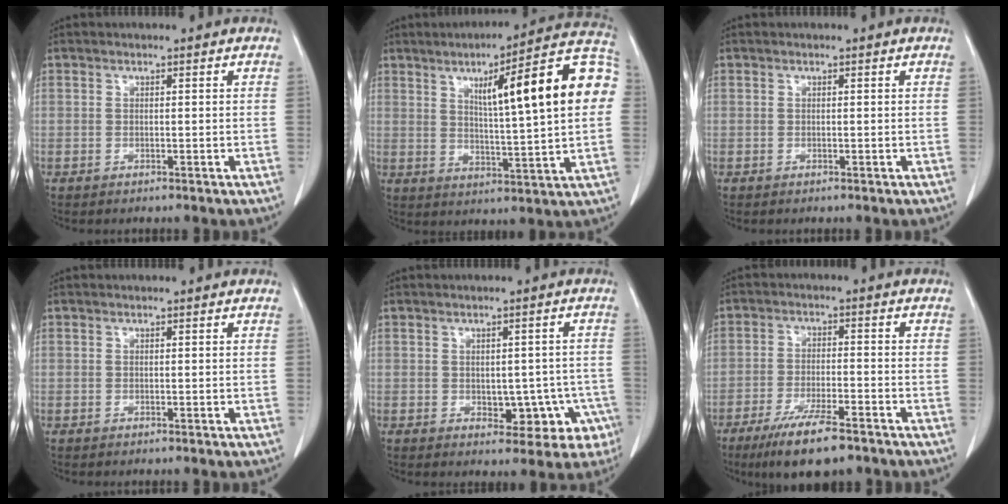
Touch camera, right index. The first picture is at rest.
{"total": 19.2, "force": [4.5, 1.6, 18.5], "torque": [-0.251, 0.030, 0.054]}
{"total": 0.0}
{"total": 0.0}
{"total": 6.9, "force": [-2.1, 4.4, 4.9], "torque": [-0.040, 0.017, -0.015]}
{"total": 10.2, "force": [-7.2, 1.8, 7.0], "torque": [-0.122, -0.021, -0.117]}